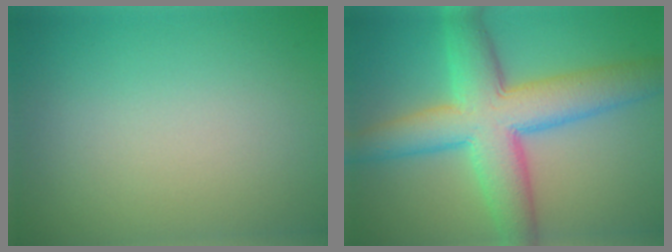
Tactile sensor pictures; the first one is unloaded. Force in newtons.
{"total": 9.5, "press": 9.5, "slide": 0.3}